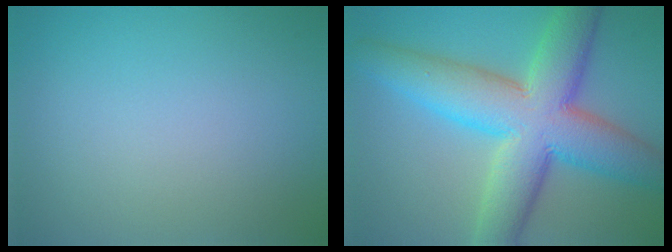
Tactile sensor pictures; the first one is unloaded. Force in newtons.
{"total": 11.6, "press": 11.6, "slide": 0.3}